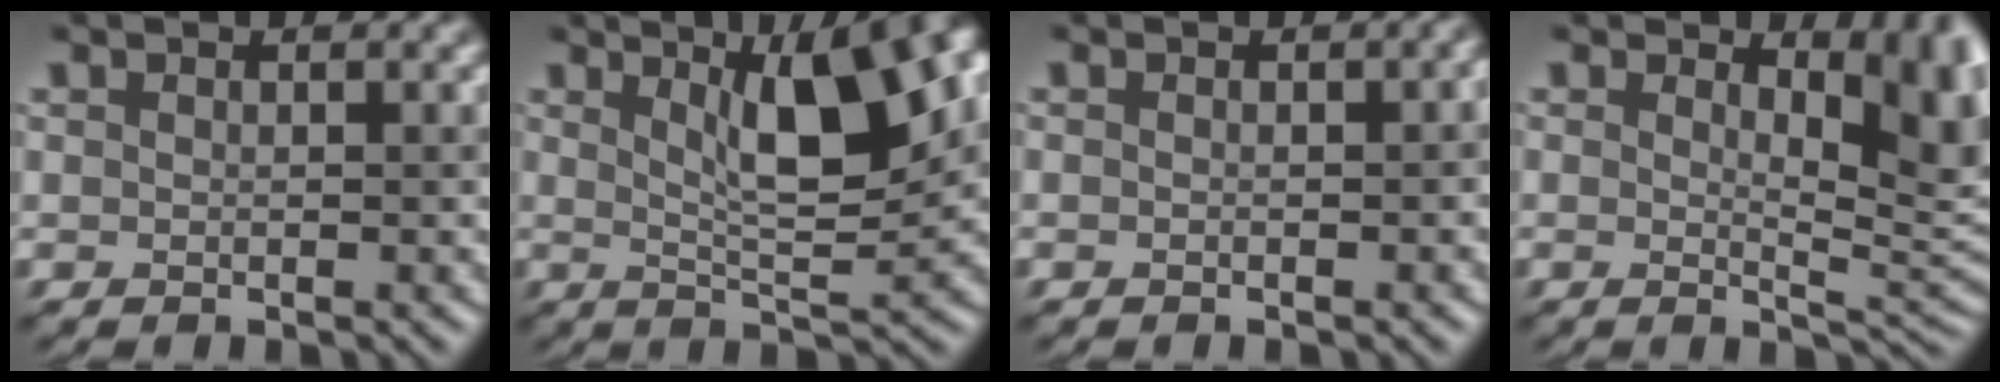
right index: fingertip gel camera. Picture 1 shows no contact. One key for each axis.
{"total": 11.2, "fx": 3.6, "fy": 3.6, "fz": 10.0, "tx": -0.087, "ty": 0.027, "tz": 0.038}
{"total": 1.9, "fx": -0.3, "fy": 0.8, "fz": 1.7, "tx": -0.009, "ty": 0.003, "tz": -0.009}
{"total": 8.4, "fx": 2.3, "fy": 3.7, "fz": 7.2, "tx": -0.045, "ty": 0.002, "tz": 0.027}